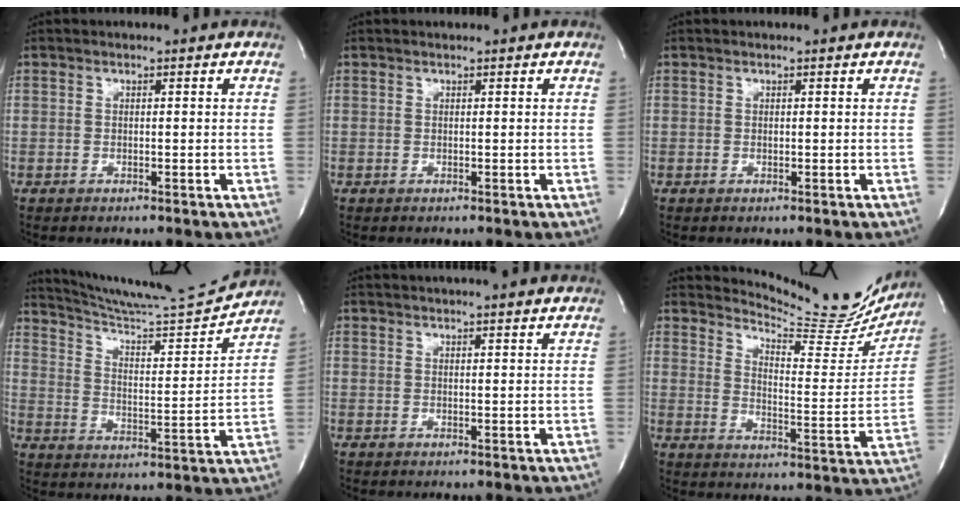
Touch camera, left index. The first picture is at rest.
{"total": 0.7, "force": [0.7, 0.0, 0.1], "torque": [-0.008, 0.007, 0.015]}
{"total": 0.8, "force": [0.6, 0.2, 0.3], "torque": [-0.006, 0.005, 0.010]}
{"total": 16.9, "force": [16.4, -0.9, 4.1], "torque": [-0.079, -0.051, 0.247]}
{"total": 11.5, "force": [10.5, 0.6, 4.5], "torque": [-0.074, 0.023, 0.132]}
{"total": 16.5, "force": [16.0, 2.6, 3.2], "torque": [-0.046, -0.077, 0.194]}